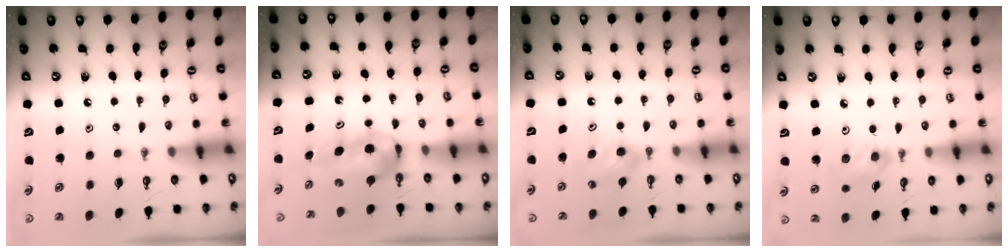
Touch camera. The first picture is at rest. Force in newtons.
{"total": 8.3, "press": 4.3, "slide": 7.1}
{"total": 3.5, "press": 3.5, "slide": 0.5}
{"total": 5.4, "press": 5.3, "slide": 1.0}